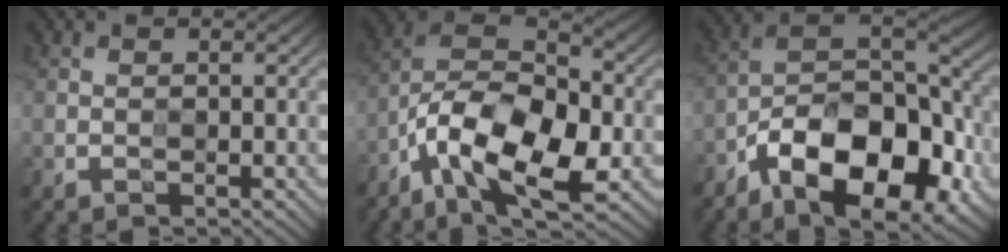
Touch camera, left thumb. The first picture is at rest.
{"total": 15.5, "force": [-7.2, 7.4, 11.6], "torque": [-0.234, -0.017, -0.148]}
{"total": 16.7, "force": [-8.4, 8.1, 11.9], "torque": [-0.204, -0.016, -0.156]}